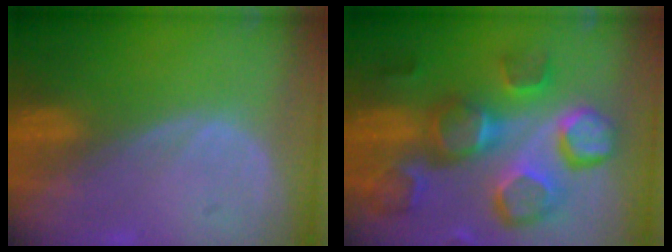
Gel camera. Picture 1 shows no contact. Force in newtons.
{"total": 12.6, "press": 11.2, "slide": 5.7}